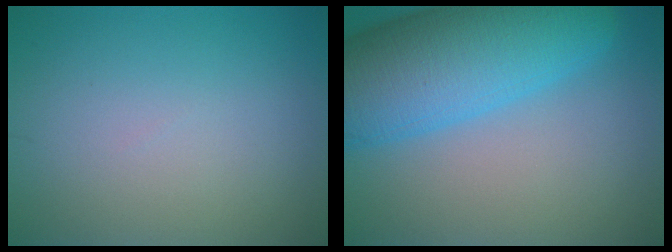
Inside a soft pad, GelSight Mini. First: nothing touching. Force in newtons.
{"total": 11.9, "press": 11.9, "slide": 0.6}